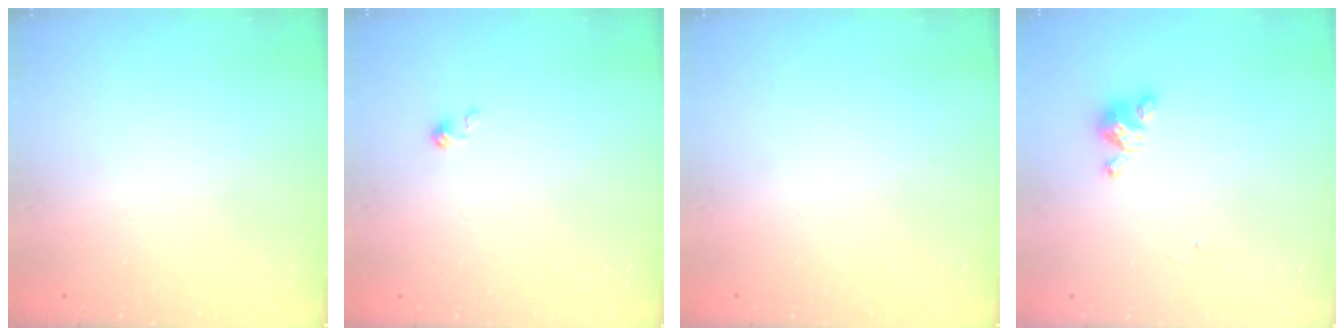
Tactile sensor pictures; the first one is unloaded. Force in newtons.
{"total": 0.0}
{"total": 0.0}
{"total": 3.6, "press": 3.6, "slide": 0.3}